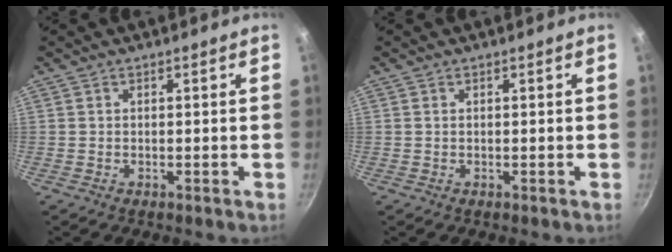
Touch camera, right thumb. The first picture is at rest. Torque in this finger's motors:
{"motor_torque": [-0.56, -0.27, -0.01, 0.21, 0.03]}